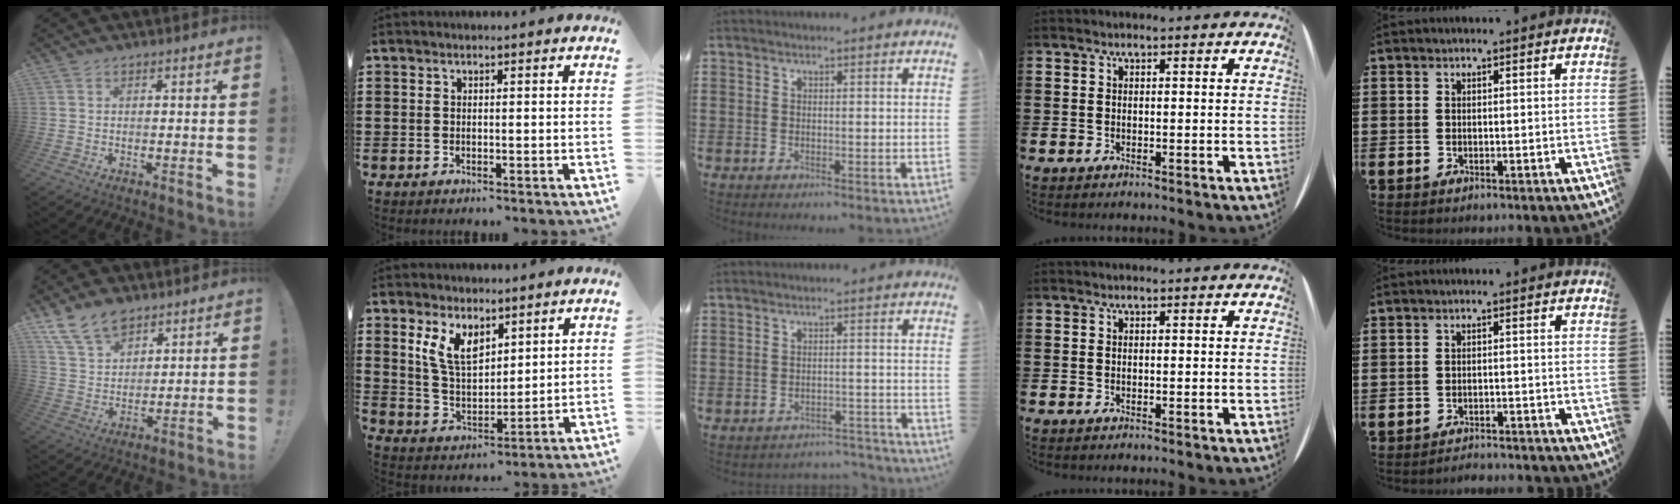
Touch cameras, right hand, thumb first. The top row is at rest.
{"thumb": {"total": 11.4, "force": [8.3, 6.4, 4.3], "torque": [-0.080, -0.048, 0.163]}, "index": {"total": 7.3, "force": [4.3, 3.8, 4.5], "torque": [-0.104, -0.002, 0.080]}, "middle": {"total": 3.0, "force": [-3.0, 0.4, 0.0], "torque": [-0.006, 0.001, -0.065]}, "little": {"total": 1.8, "force": [-1.8, -0.1, -0.1], "torque": [-0.002, 0.005, -0.039]}}